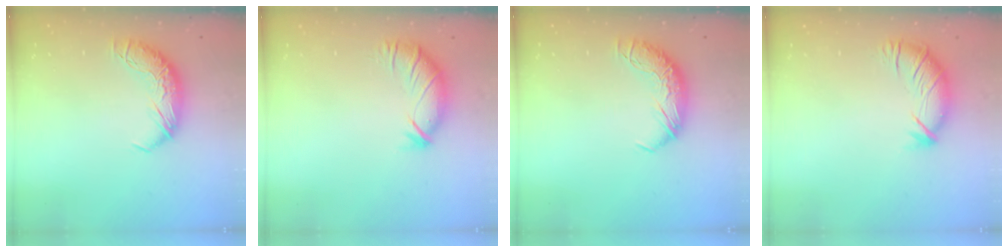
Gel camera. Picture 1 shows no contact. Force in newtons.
{"total": 3.0, "press": 2.5, "slide": 1.7}
{"total": 0.0}
{"total": 2.8, "press": 2.0, "slide": 2.0}